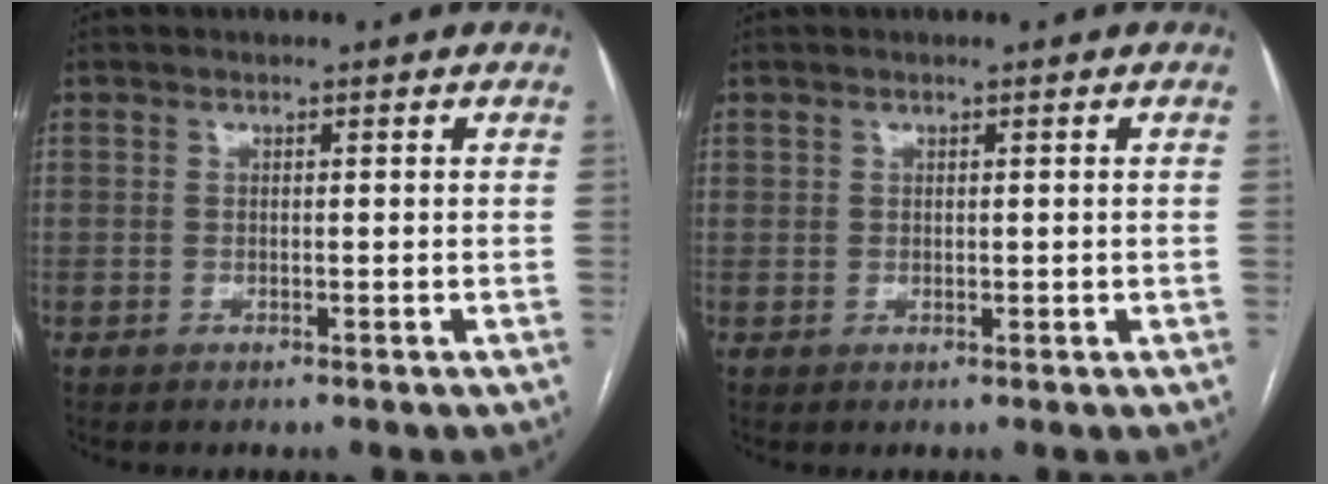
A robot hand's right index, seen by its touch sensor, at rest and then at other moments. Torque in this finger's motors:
{"motor_torque": [-0.12, 0.17, 0.00, 0.00]}